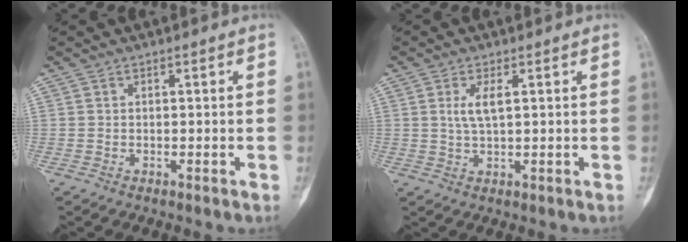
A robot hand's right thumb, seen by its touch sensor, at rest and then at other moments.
{"total": 3.6, "force": [0.9, 1.1, 3.3], "torque": [-0.073, -0.002, 0.022]}